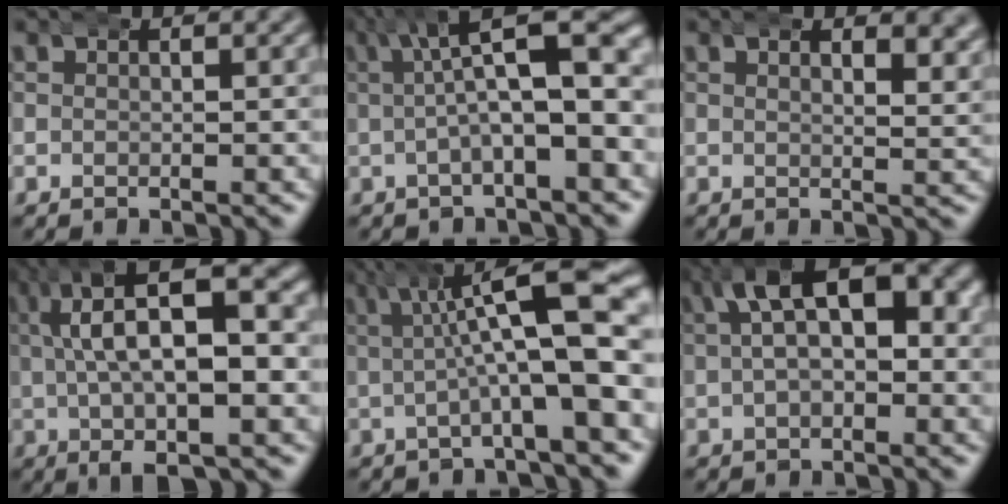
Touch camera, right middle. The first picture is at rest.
{"total": 8.0, "force": [0.7, 2.7, 7.5], "torque": [-0.095, 0.017, 0.004]}
{"total": 2.7, "force": [1.8, 0.9, 1.8], "torque": [-0.022, 0.000, 0.024]}
{"total": 13.1, "force": [1.8, 6.3, 11.4], "torque": [-0.168, 0.017, 0.022]}
{"total": 10.0, "force": [1.8, 3.0, 9.3], "torque": [-0.114, 0.020, 0.019]}
{"total": 7.9, "force": [1.6, 4.2, 6.6], "torque": [-0.090, 0.010, 0.022]}